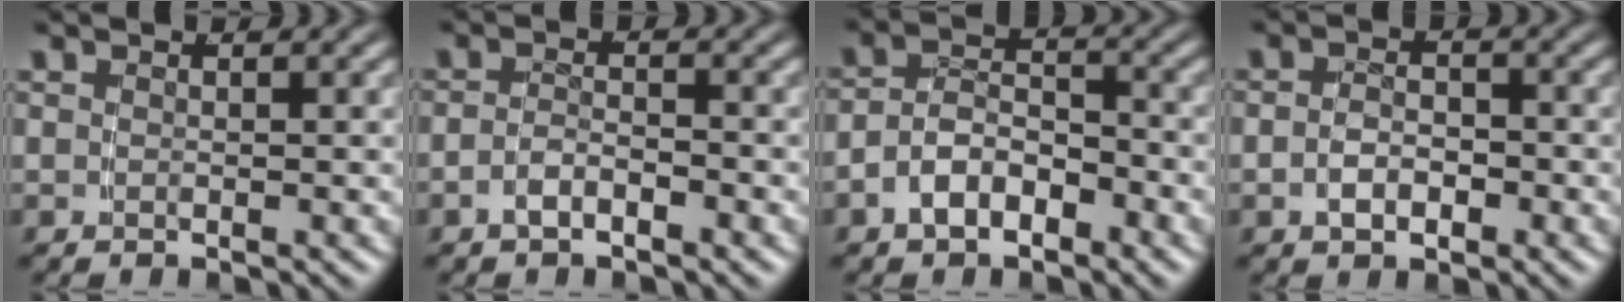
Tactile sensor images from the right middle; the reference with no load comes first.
{"total": 2.0, "force": [-1.6, 0.4, 1.0], "torque": [-0.014, -0.001, -0.030]}
{"total": 4.9, "force": [-2.5, 3.4, 2.5], "torque": [-0.041, -0.008, -0.045]}
{"total": 2.4, "force": [-1.1, 1.4, 1.6], "torque": [-0.023, 0.000, -0.019]}